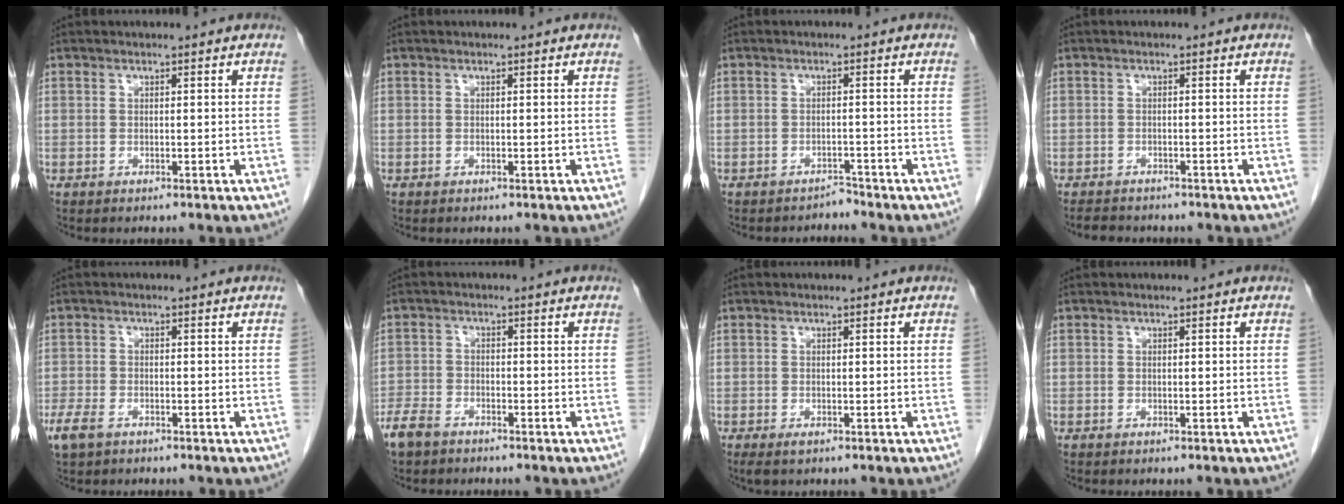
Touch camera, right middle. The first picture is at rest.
{"total": 0.0}
{"total": 1.6, "force": [-1.4, 0.0, -0.6], "torque": [0.015, -0.006, -0.020]}
{"total": 3.9, "force": [-3.5, 1.2, 1.0], "torque": [-0.019, -0.008, -0.052]}
{"total": 4.0, "force": [-2.5, 2.1, 2.3], "torque": [-0.054, -0.006, -0.042]}
{"total": 4.6, "force": [-3.5, 2.3, 1.8], "torque": [-0.041, 0.000, -0.063]}
{"total": 1.2, "force": [-0.7, 0.5, 0.9], "torque": [-0.015, -0.003, -0.007]}
{"total": 0.0}